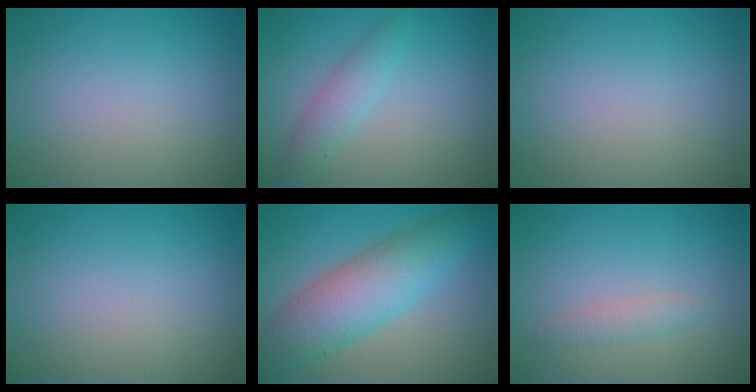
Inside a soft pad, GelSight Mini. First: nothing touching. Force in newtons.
{"total": 2.4, "press": 2.4, "slide": 0.1}
{"total": 0.0}
{"total": 0.0}
{"total": 7.6, "press": 7.6, "slide": 0.1}
{"total": 1.4, "press": 1.4, "slide": 0.0}